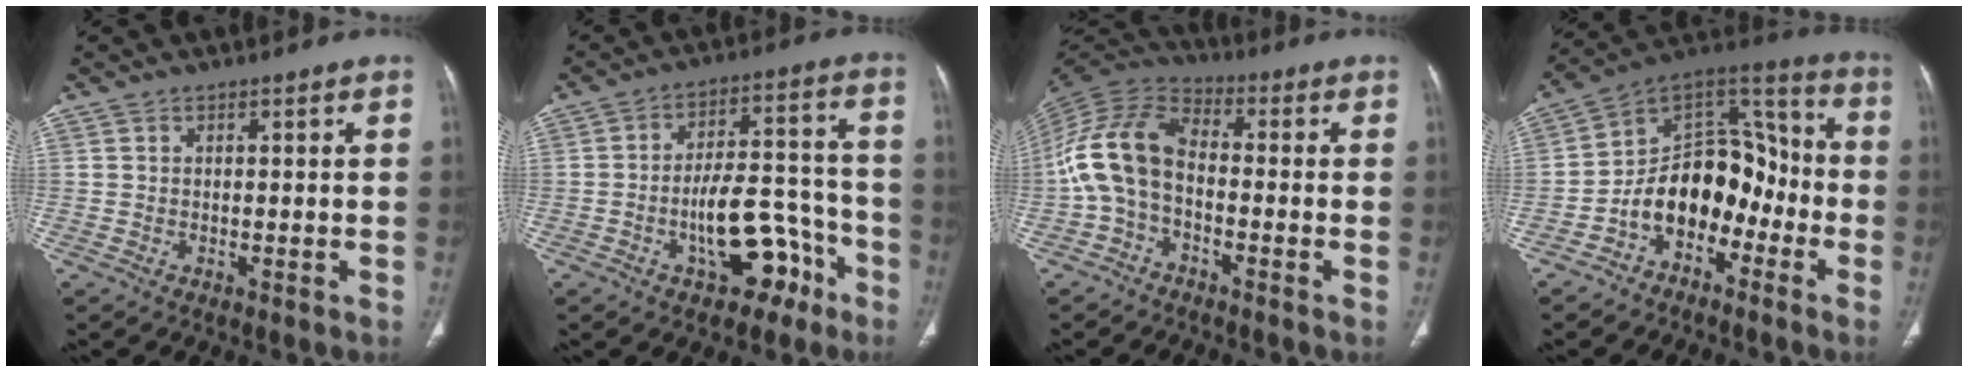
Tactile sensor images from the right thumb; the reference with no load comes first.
{"total": 12.7, "force": [-6.1, 6.4, 9.2], "torque": [-0.118, 0.062, -0.085]}
{"total": 11.6, "force": [-2.3, 7.0, 8.9], "torque": [-0.178, 0.042, -0.058]}
{"total": 15.1, "force": [-5.9, 10.4, 9.4], "torque": [-0.108, 0.093, -0.107]}